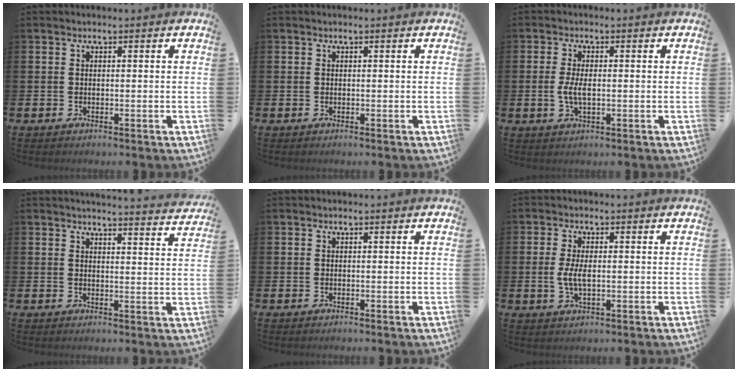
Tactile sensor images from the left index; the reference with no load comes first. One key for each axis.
{"total": 0.0}
{"total": 3.3, "fx": -0.1, "fy": 1.4, "fz": 2.9, "tx": -0.059, "ty": 0.000, "tz": -0.007}
{"total": 3.7, "fx": 3.7, "fy": -0.4, "fz": 0.0, "tx": 0.007, "ty": -0.033, "tz": 0.061}
{"total": 0.0}
{"total": 3.7, "fx": 0.0, "fy": 1.7, "fz": 3.3, "tx": -0.067, "ty": 0.002, "tz": -0.004}